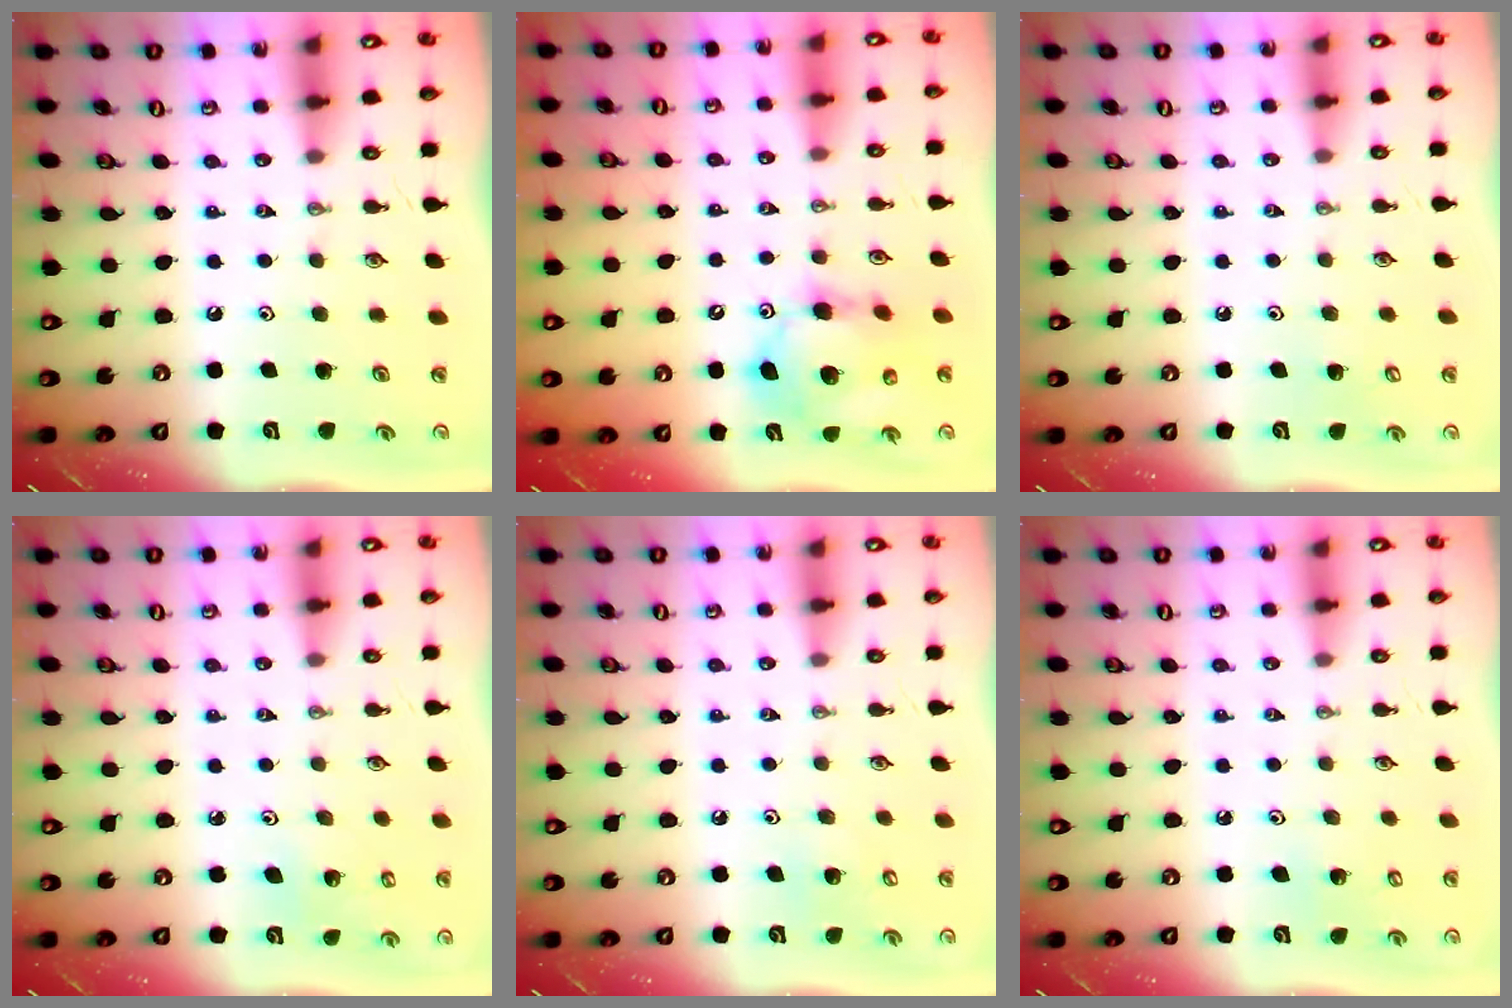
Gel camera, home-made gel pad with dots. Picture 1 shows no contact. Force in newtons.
{"total": 13.8, "press": 13.6, "slide": 2.4}
{"total": 3.3, "press": 3.3, "slide": 0.2}
{"total": 4.0, "press": 3.9, "slide": 0.9}
{"total": 6.0, "press": 6.0, "slide": 0.5}
{"total": 3.6, "press": 3.5, "slide": 0.3}